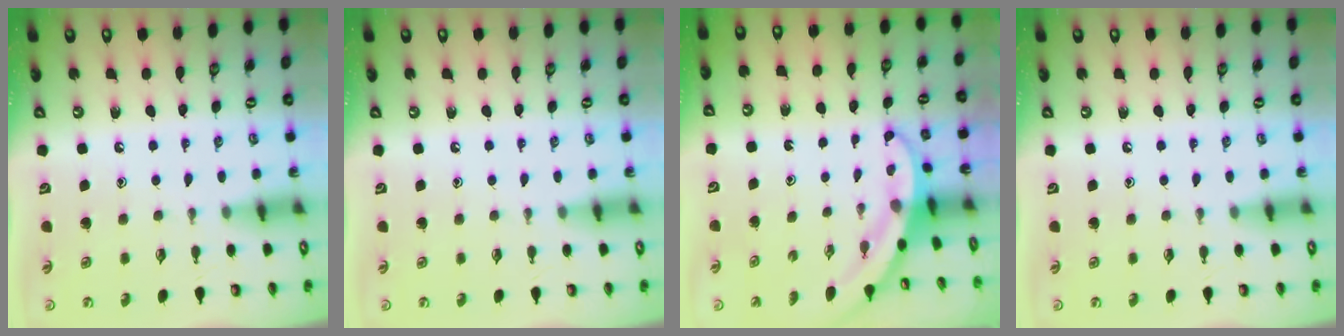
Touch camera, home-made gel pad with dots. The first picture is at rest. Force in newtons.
{"total": 0.0}
{"total": 3.4, "press": 3.4, "slide": 0.2}
{"total": 0.0}